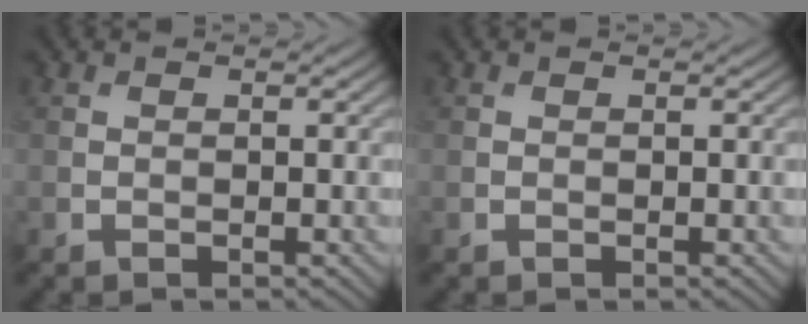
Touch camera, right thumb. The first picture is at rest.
{"total": 0.0}